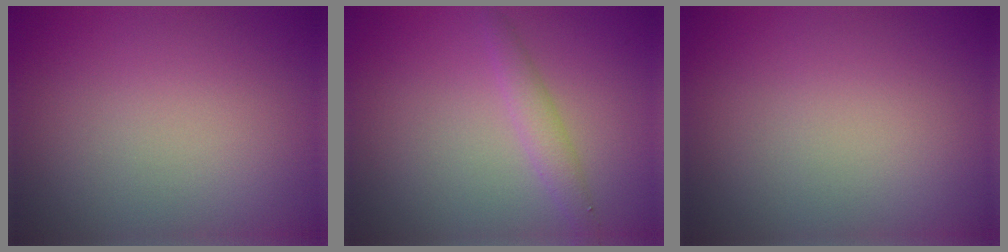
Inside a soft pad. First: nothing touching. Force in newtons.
{"total": 1.6, "press": 1.6, "slide": 0.0}
{"total": 0.0}